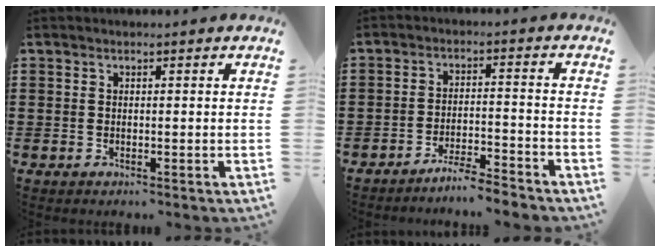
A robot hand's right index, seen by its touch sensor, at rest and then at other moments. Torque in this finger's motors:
{"motor_torque": [0.58, 0.55, 0.28, 0.05]}